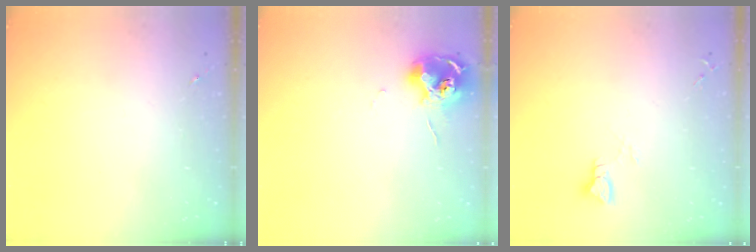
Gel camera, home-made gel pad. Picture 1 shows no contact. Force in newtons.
{"total": 11.7, "press": 11.6, "slide": 1.0}
{"total": 2.9, "press": 2.9, "slide": 0.2}